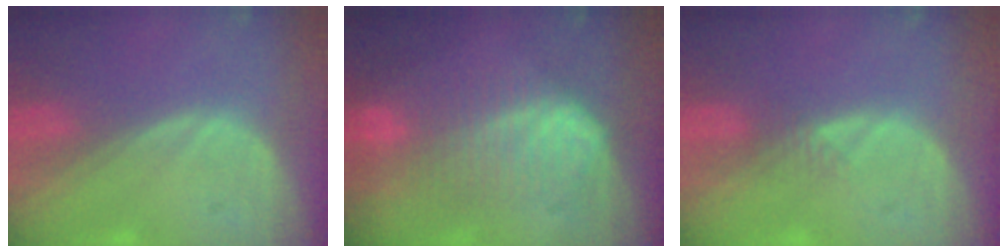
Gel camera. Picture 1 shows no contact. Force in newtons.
{"total": 7.8, "press": 7.8, "slide": 0.1}
{"total": 1.6, "press": 1.4, "slide": 0.9}